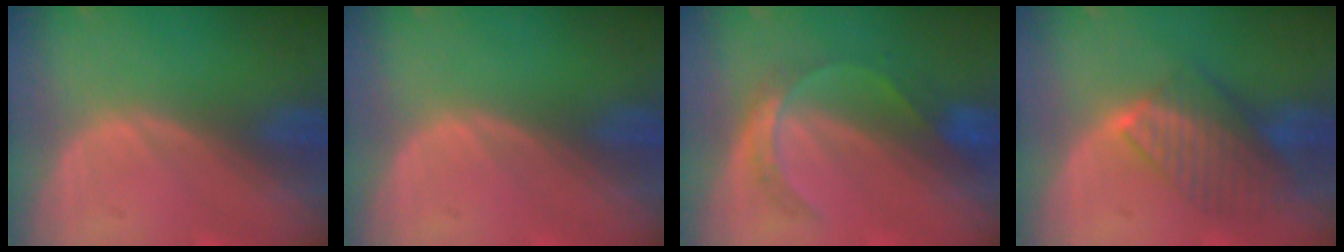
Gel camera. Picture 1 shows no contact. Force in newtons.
{"total": 0.0}
{"total": 5.5, "press": 5.0, "slide": 2.2}
{"total": 8.4, "press": 7.2, "slide": 4.2}